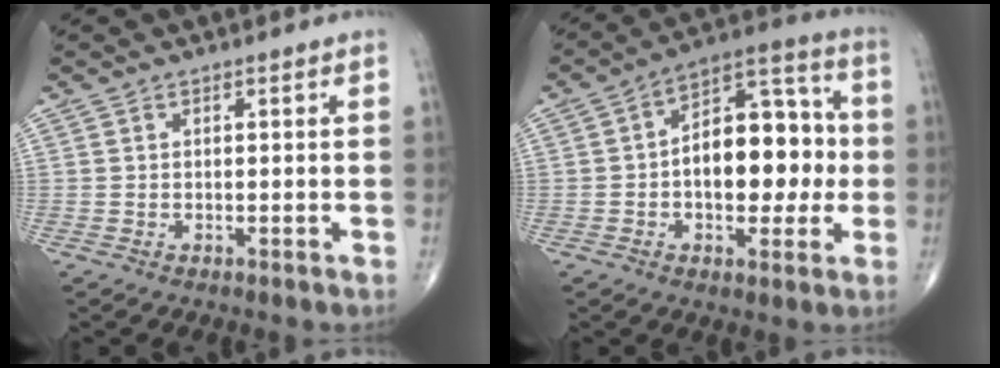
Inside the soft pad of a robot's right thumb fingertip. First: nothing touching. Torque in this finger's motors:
{"motor_torque": [0.17, 0.50, 0.95, 0.40, 0.33]}